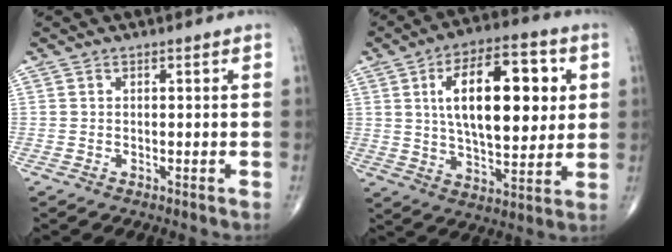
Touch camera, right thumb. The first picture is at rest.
{"total": 20.4, "force": [4.5, 9.4, 17.5], "torque": [-0.249, -0.004, 0.070]}